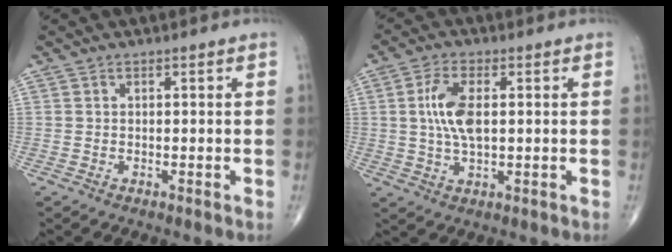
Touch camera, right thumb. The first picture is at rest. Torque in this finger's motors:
{"motor_torque": [0.77, 1.54, 0.98, 0.21, 0.06]}